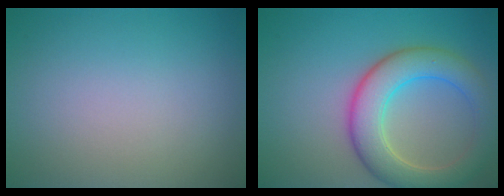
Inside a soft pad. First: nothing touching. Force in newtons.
{"total": 6.6, "press": 6.6, "slide": 0.4}